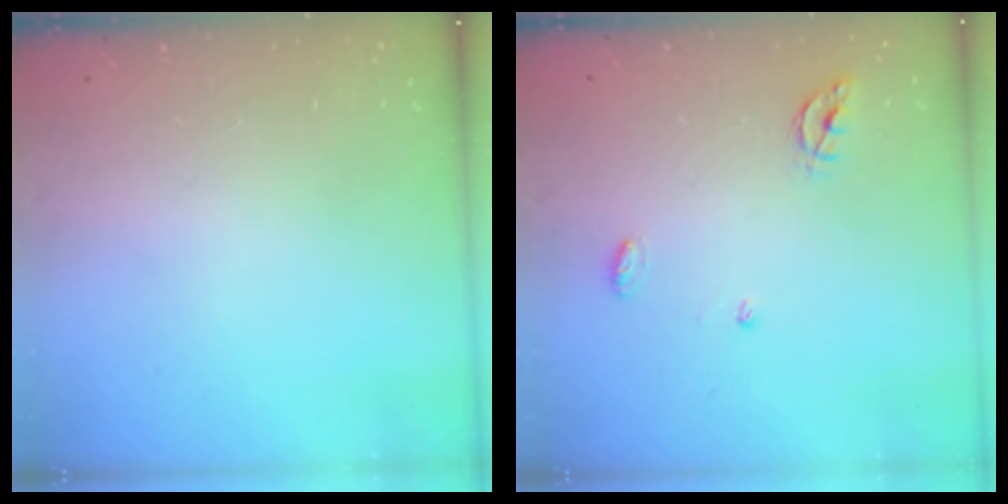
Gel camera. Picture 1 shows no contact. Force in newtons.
{"total": 5.0, "press": 5.0, "slide": 0.5}